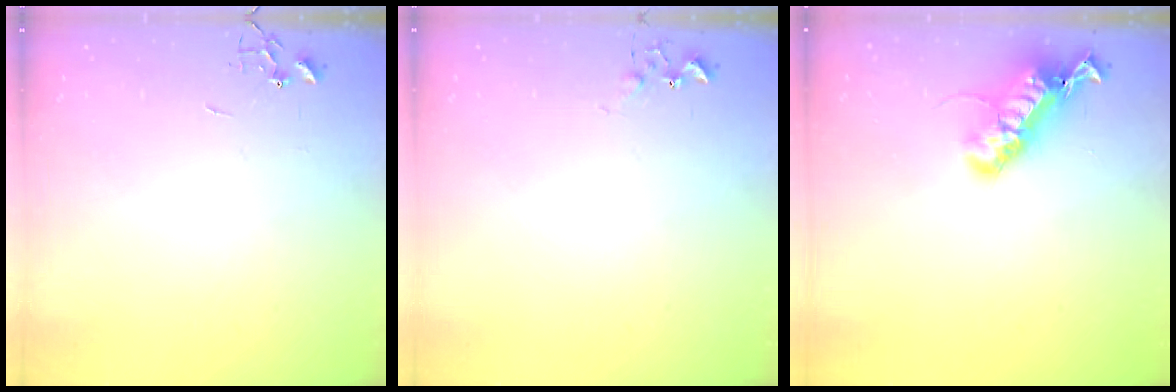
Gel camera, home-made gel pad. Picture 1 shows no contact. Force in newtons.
{"total": 5.2, "press": 5.2, "slide": 0.6}
{"total": 19.9, "press": 19.9, "slide": 0.3}